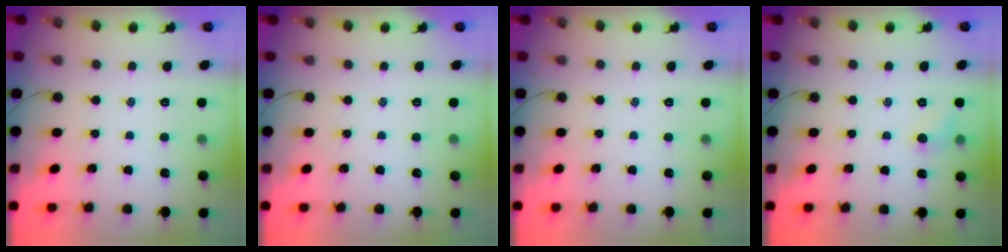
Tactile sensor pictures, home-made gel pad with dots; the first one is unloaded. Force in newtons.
{"total": 0.0}
{"total": 0.0}
{"total": 5.8, "press": 5.5, "slide": 1.7}